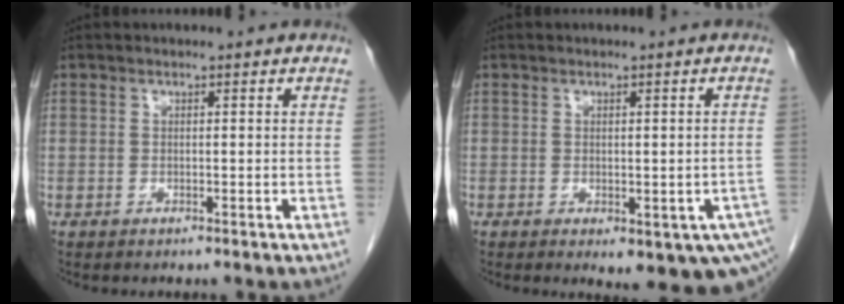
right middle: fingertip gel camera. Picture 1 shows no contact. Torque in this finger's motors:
{"motor_torque": [1.17, -0.96, 0.13, 0.05]}